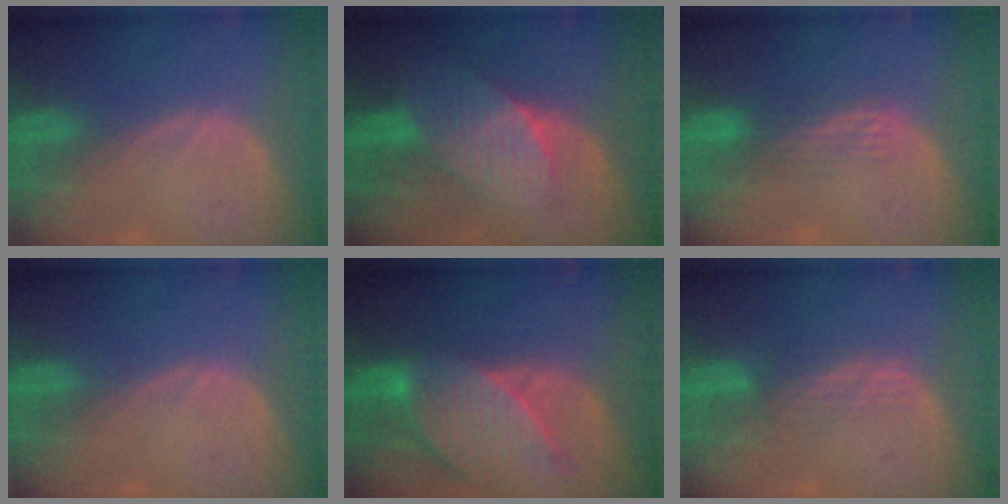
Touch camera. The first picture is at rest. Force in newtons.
{"total": 7.4, "press": 6.6, "slide": 3.3}
{"total": 2.9, "press": 2.7, "slide": 1.2}
{"total": 0.0}
{"total": 9.6, "press": 8.7, "slide": 4.0}
{"total": 3.1, "press": 2.6, "slide": 1.7}